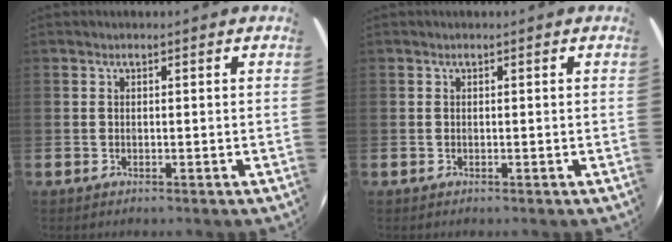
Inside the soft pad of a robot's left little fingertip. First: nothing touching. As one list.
[{"total": 0.0}]